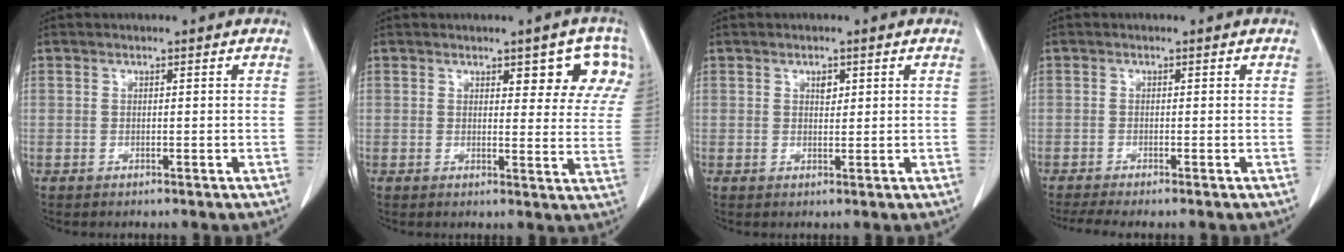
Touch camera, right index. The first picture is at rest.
{"total": 8.2, "force": [4.7, 3.0, 6.0], "torque": [-0.050, 0.000, 0.047]}
{"total": 1.6, "force": [0.8, 0.9, 1.0], "torque": [-0.013, -0.003, 0.013]}
{"total": 2.4, "force": [-1.7, 0.1, 1.7], "torque": [-0.033, -0.006, -0.035]}